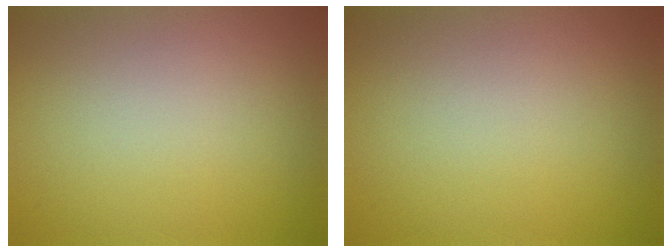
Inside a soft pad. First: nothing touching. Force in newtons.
{"total": 0.0}